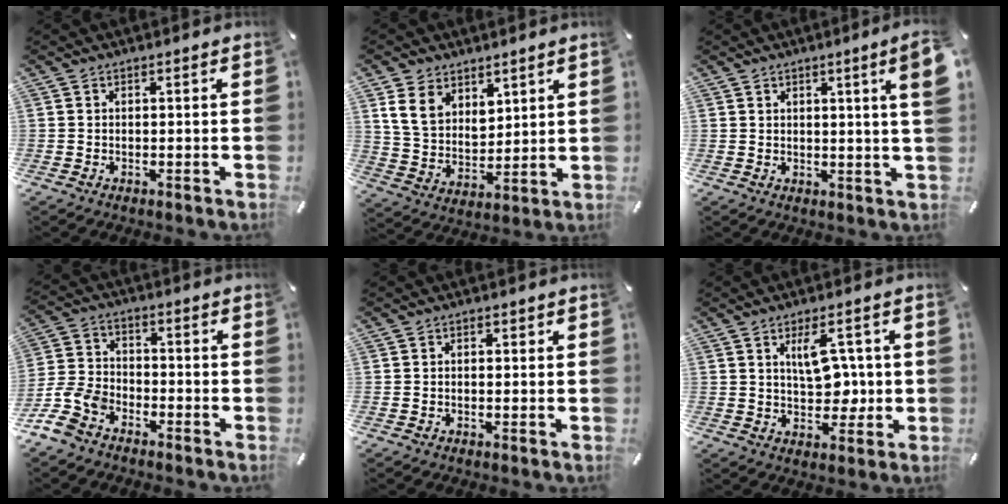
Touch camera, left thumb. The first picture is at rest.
{"total": 10.2, "force": [5.8, 7.4, 4.0], "torque": [-0.098, -0.025, 0.114]}
{"total": 5.8, "force": [2.4, -0.1, 5.3], "torque": [-0.087, -0.008, 0.036]}
{"total": 9.4, "force": [-5.9, 6.3, 3.8], "torque": [-0.097, 0.027, -0.117]}
{"total": 1.1, "force": [0.1, 0.9, 0.7], "torque": [-0.007, 0.002, -0.002]}
{"total": 9.4, "force": [2.0, 5.6, 7.2], "torque": [-0.095, -0.004, 0.031]}